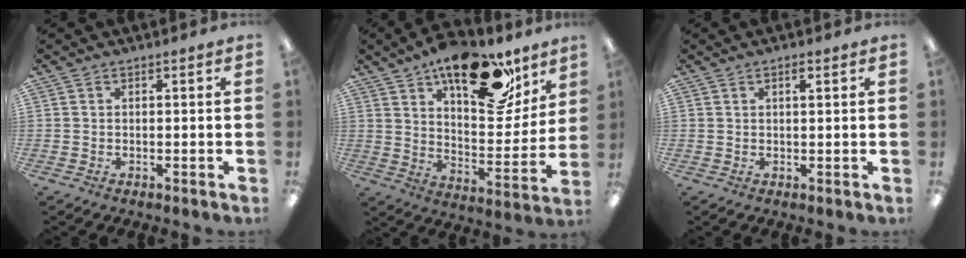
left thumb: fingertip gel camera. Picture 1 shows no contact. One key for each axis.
{"total": 24.9, "fx": 15.4, "fy": 11.5, "fz": 15.7, "tx": -0.211, "ty": -0.088, "tz": 0.253}
{"total": 1.7, "fx": 1.0, "fy": 0.5, "fz": 1.3, "tx": -0.020, "ty": -0.001, "tz": 0.014}